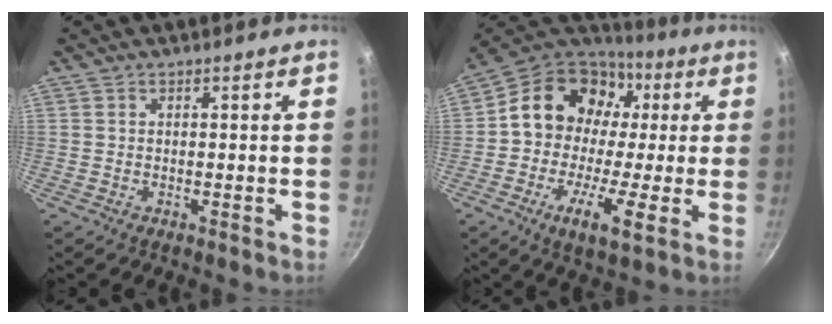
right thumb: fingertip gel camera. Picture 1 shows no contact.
{"total": 19.6, "force": [1.2, 14.1, 13.5], "torque": [-0.208, 0.039, 0.006]}